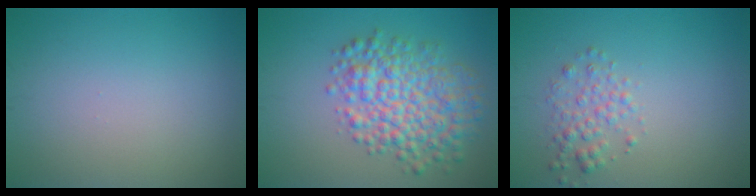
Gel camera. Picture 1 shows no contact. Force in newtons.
{"total": 7.0, "press": 7.0, "slide": 0.2}
{"total": 2.0, "press": 2.0, "slide": 0.1}